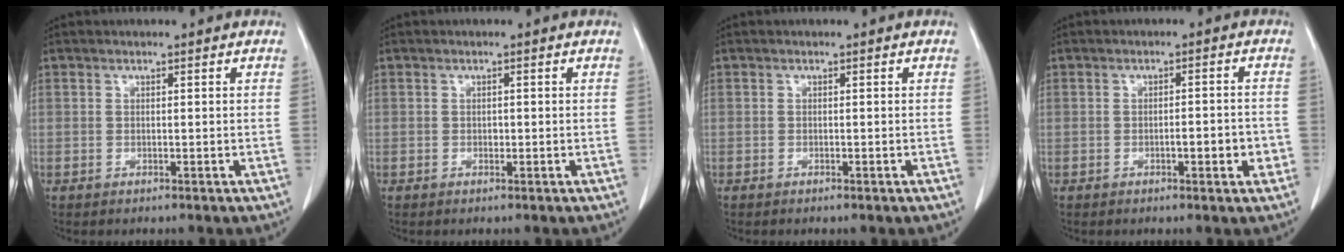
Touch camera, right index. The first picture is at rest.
{"total": 0.5, "force": [-0.1, 0.4, 0.4], "torque": [-0.005, 0.002, -0.003]}
{"total": 0.5, "force": [-0.4, 0.1, 0.3], "torque": [-0.011, -0.002, -0.005]}
{"total": 3.8, "force": [-1.2, 0.9, 3.4], "torque": [-0.050, 0.002, -0.014]}